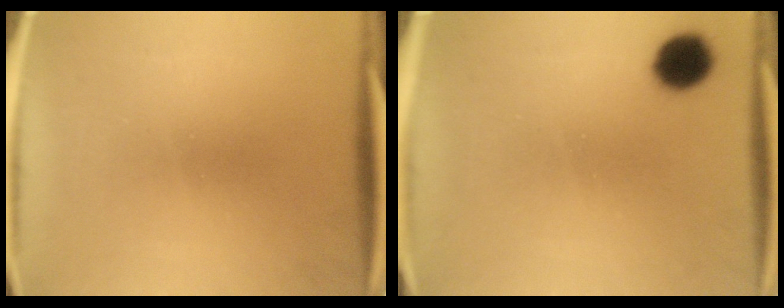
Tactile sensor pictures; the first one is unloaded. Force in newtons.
{"total": 6.9}